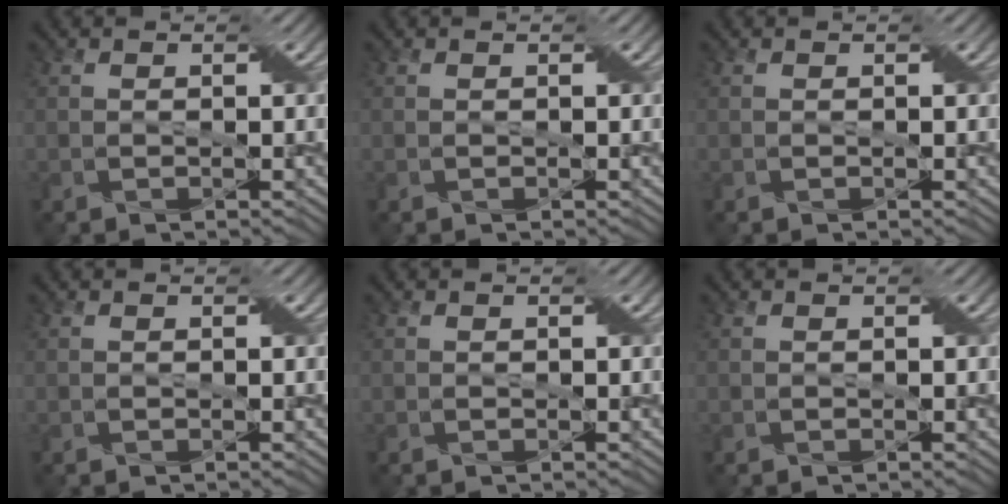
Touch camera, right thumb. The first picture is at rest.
{"total": 0.0}
{"total": 0.0}
{"total": 0.0}
{"total": 0.0}
{"total": 0.0}